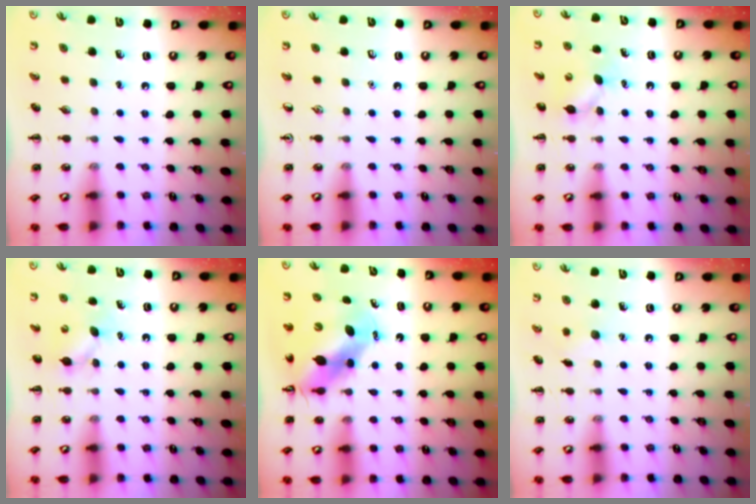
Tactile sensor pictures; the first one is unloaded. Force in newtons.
{"total": 0.0}
{"total": 4.7, "press": 4.5, "slide": 1.3}
{"total": 4.7, "press": 4.5, "slide": 1.3}
{"total": 9.7, "press": 9.3, "slide": 2.9}
{"total": 4.9, "press": 4.7, "slide": 1.3}